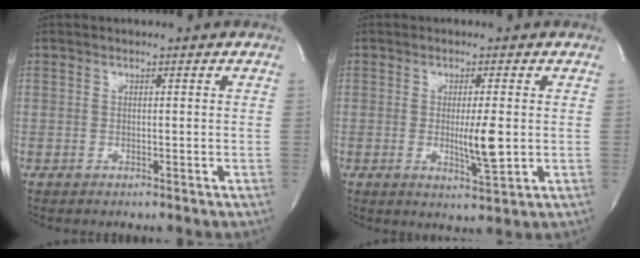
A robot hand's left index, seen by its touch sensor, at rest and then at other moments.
{"total": 4.8, "force": [-0.3, 0.5, 4.7], "torque": [-0.080, -0.013, -0.004]}